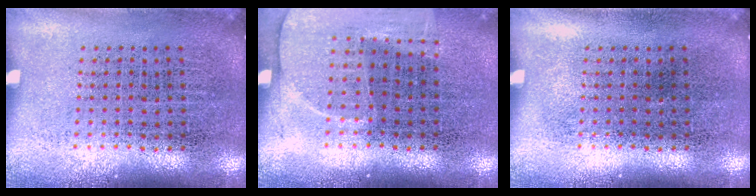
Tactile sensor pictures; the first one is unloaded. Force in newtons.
{"total": 1.3, "press": 1.3, "slide": 0.3}
{"total": 0.0}